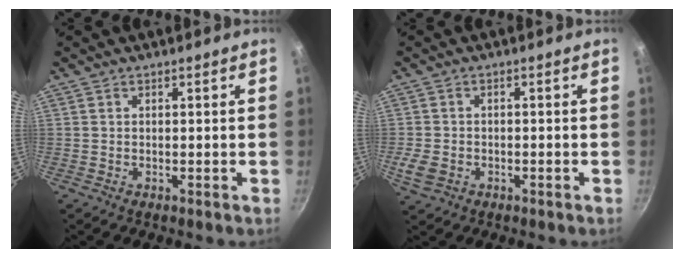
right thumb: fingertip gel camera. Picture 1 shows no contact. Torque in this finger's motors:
{"motor_torque": [0.19, 0.07, 0.30, 0.07, 0.02]}